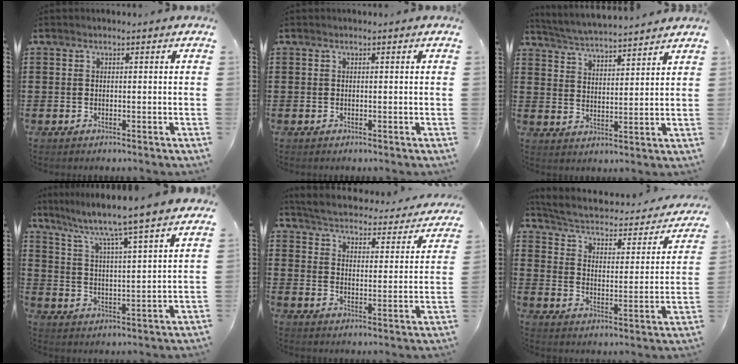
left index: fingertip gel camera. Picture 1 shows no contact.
{"total": 0.0}
{"total": 4.6, "force": [4.5, -0.5, 0.7], "torque": [-0.034, -0.030, 0.077]}
{"total": 5.9, "force": [5.0, -1.2, 2.7], "torque": [-0.075, -0.047, 0.075]}
{"total": 3.7, "force": [3.6, -0.1, 0.5], "torque": [-0.034, -0.033, 0.055]}
{"total": 3.0, "force": [2.1, 0.9, 1.9], "torque": [-0.053, -0.026, 0.025]}